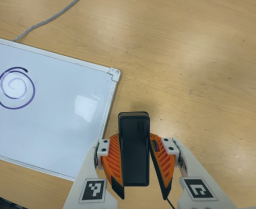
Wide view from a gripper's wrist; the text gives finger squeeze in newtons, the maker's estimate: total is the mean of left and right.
{"total": 6.9, "left": 5.3, "right": 8.4}